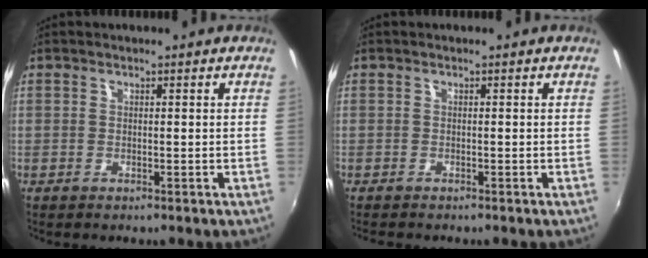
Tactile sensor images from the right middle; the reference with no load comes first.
{"total": 0.5, "force": [-0.5, 0.0, 0.2], "torque": [-0.004, -0.005, -0.009]}